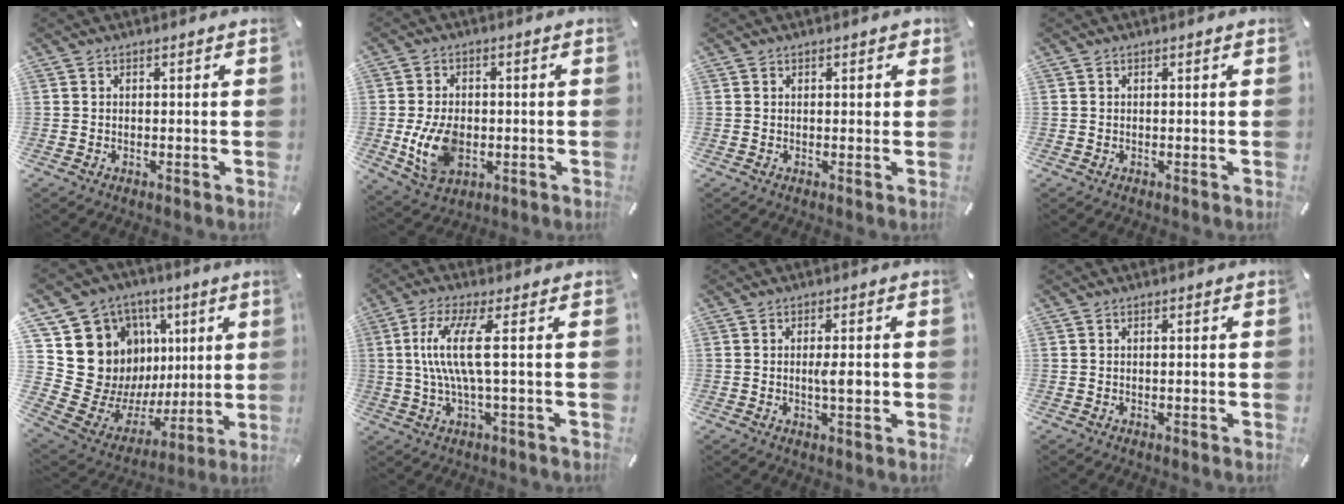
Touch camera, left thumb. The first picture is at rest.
{"total": 10.0, "force": [-1.6, 7.0, 6.9], "torque": [-0.142, -0.001, -0.028]}
{"total": 1.1, "force": [0.5, 0.8, 0.6], "torque": [-0.005, 0.002, 0.005]}
{"total": 0.0}
{"total": 18.5, "force": [4.4, 17.0, 6.0], "torque": [-0.095, -0.066, 0.126]}
{"total": 10.5, "force": [0.9, 1.4, 10.4], "torque": [-0.218, -0.010, 0.005]}
{"total": 4.5, "force": [-0.4, 1.2, 4.3], "torque": [-0.067, 0.000, -0.012]}
{"total": 0.5, "force": [-0.2, 0.1, 0.5], "torque": [-0.008, -0.001, -0.003]}